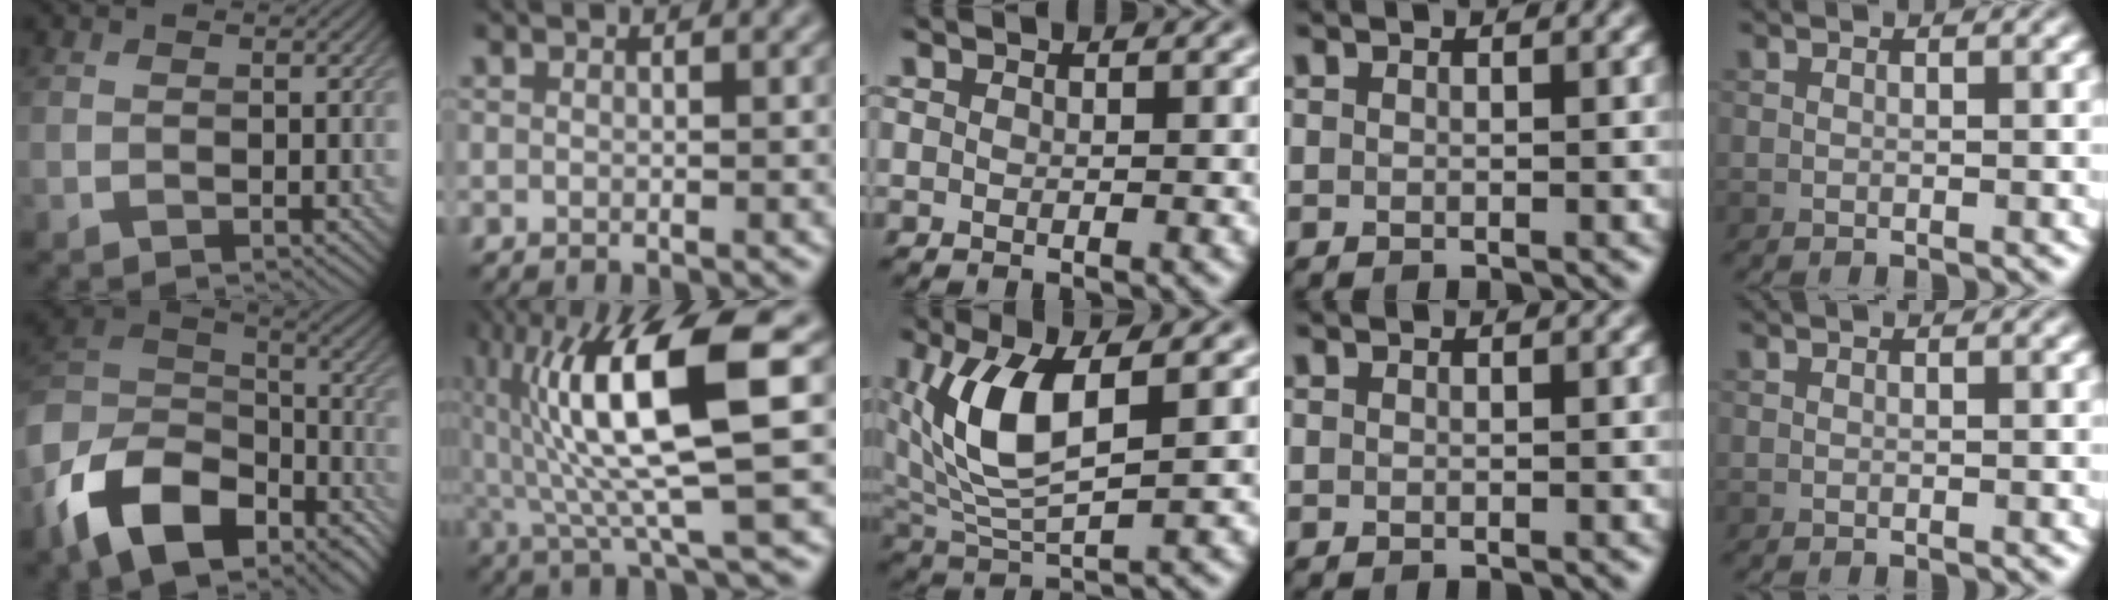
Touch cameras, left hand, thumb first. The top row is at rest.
{"thumb": {"total": 15.5, "force": [-8.2, 8.9, 9.6], "torque": [-0.239, -0.021, -0.142]}, "index": {"total": 12.1, "force": [1.4, 2.4, 11.8], "torque": [-0.202, 0.011, 0.037]}, "middle": {"total": 7.0, "force": [1.8, 2.9, 6.1], "torque": [-0.137, -0.003, 0.039]}}